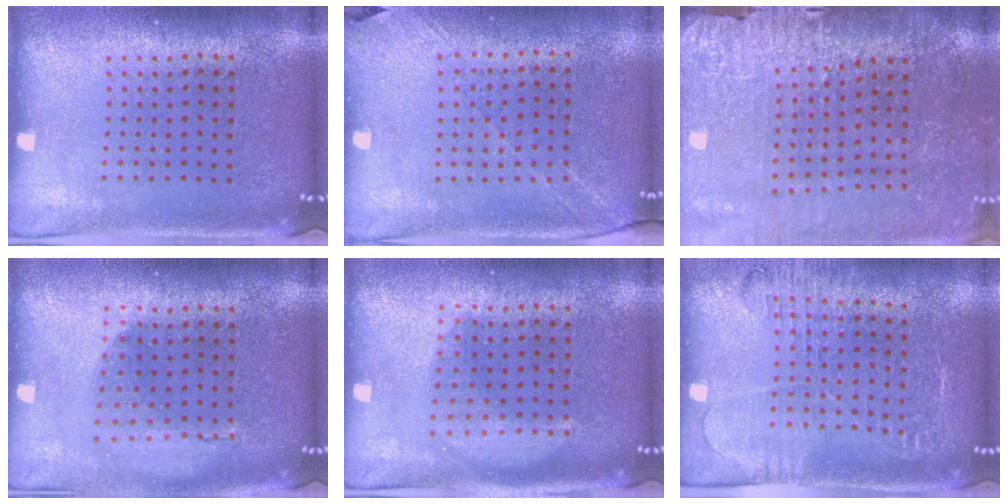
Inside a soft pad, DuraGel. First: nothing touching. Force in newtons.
{"total": 1.4, "press": 1.3, "slide": 0.6}
{"total": 3.0, "press": 3.0, "slide": 0.1}
{"total": 1.1, "press": 1.1, "slide": 0.2}
{"total": 1.4, "press": 1.4, "slide": 0.1}
{"total": 2.0, "press": 2.0, "slide": 0.1}